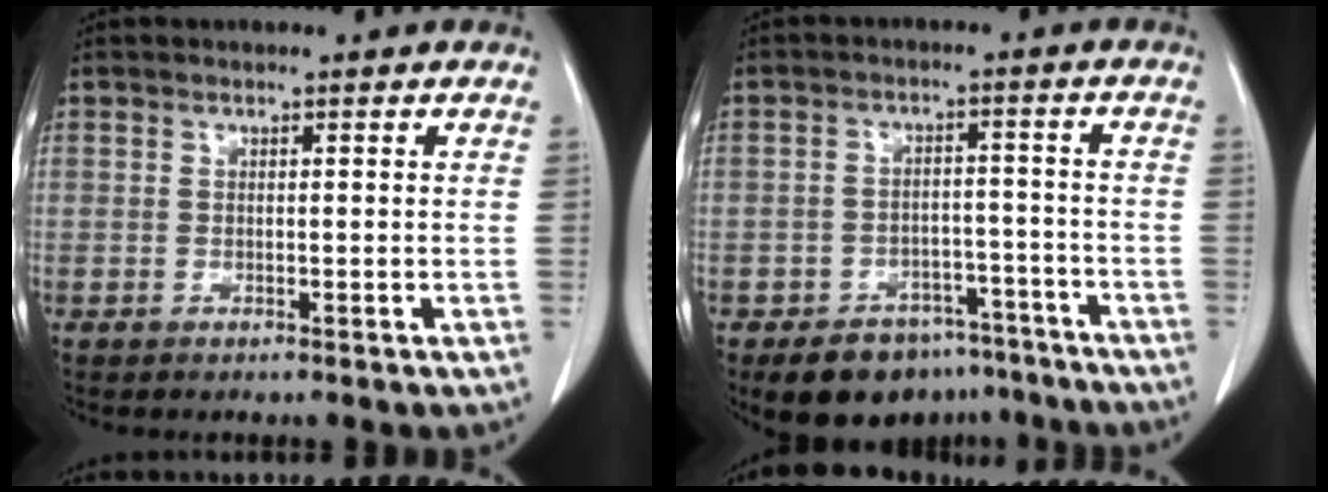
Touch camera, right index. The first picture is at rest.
{"total": 10.3, "force": [-7.7, 6.0, 3.2], "torque": [-0.035, 0.019, -0.107]}